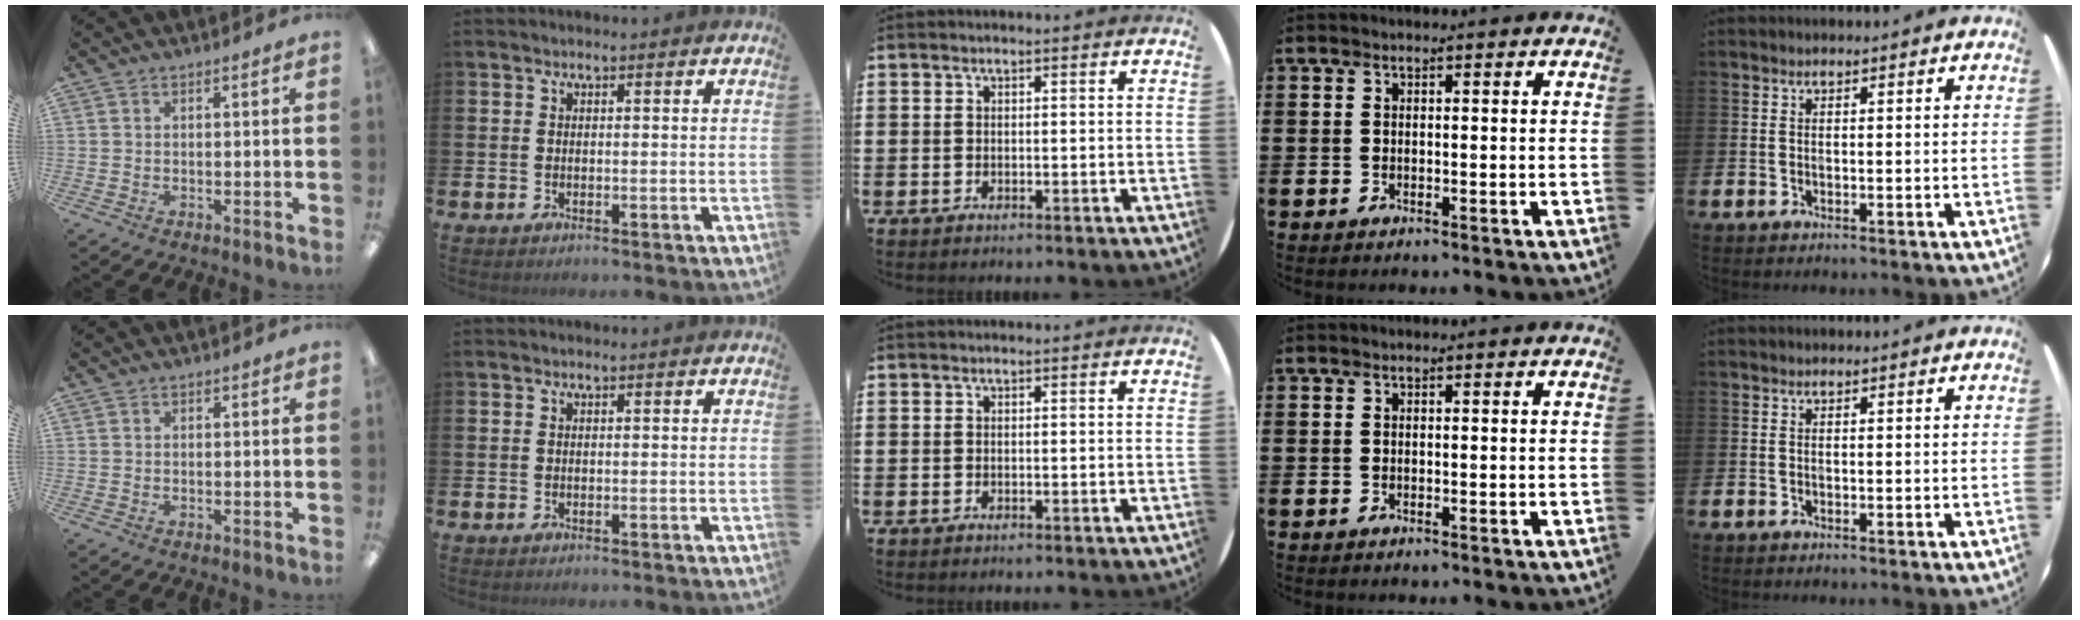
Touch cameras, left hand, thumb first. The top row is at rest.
{}